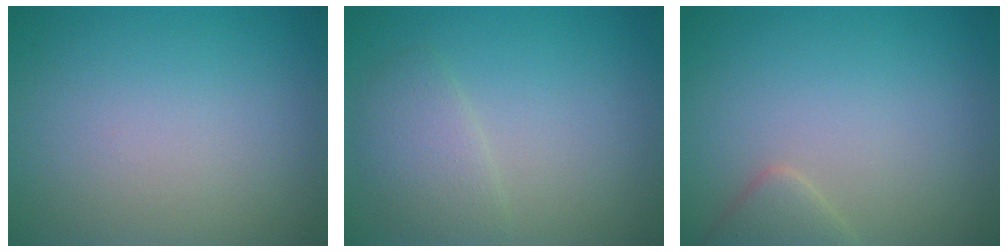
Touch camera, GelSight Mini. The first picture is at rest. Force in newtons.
{"total": 2.4, "press": 2.4, "slide": 0.1}
{"total": 1.8, "press": 1.8, "slide": 0.2}